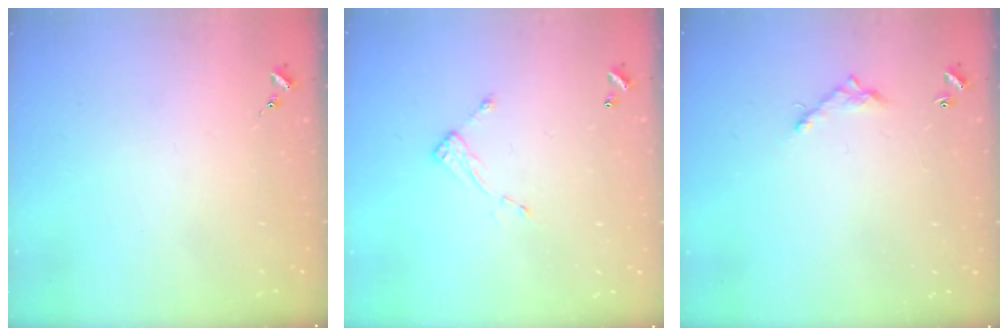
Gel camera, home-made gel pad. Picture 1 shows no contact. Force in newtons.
{"total": 5.0, "press": 4.9, "slide": 0.2}
{"total": 6.2, "press": 6.2, "slide": 0.4}